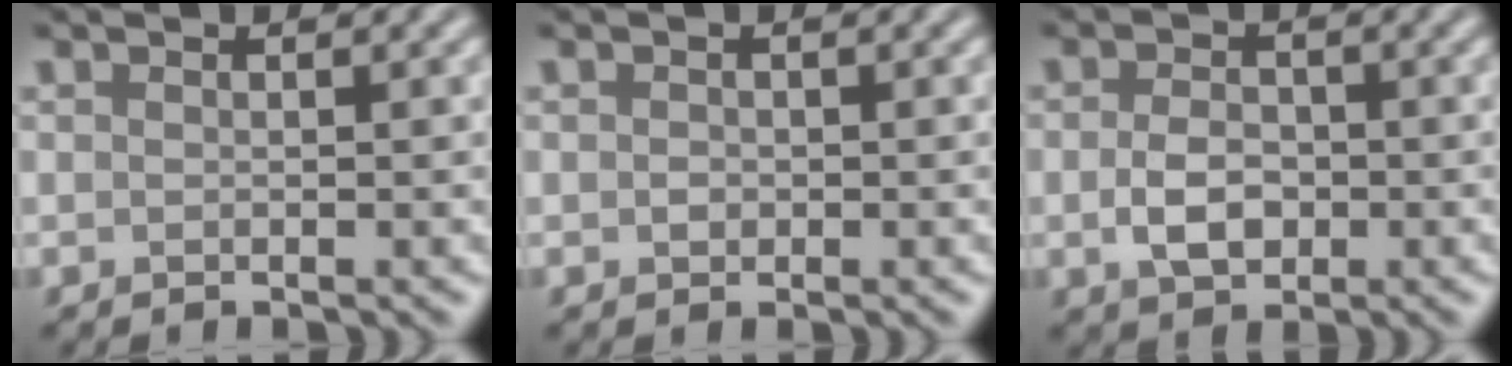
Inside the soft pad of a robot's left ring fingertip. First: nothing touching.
{"total": 0.7, "force": [0.0, 0.6, 0.3], "torque": [-0.004, -0.003, -0.001]}
{"total": 3.2, "force": [-0.6, 2.2, 2.3], "torque": [-0.045, -0.002, -0.014]}